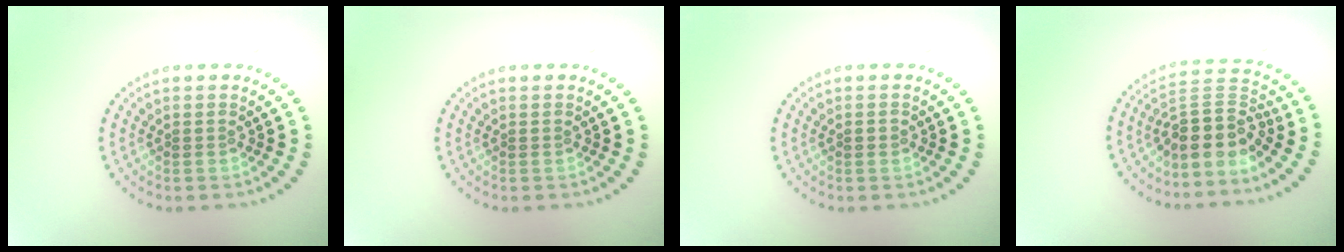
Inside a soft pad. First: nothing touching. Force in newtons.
{"total": 0.0}
{"total": 0.9, "press": 0.9, "slide": 0.0}
{"total": 4.3, "press": 3.4, "slide": 2.6}